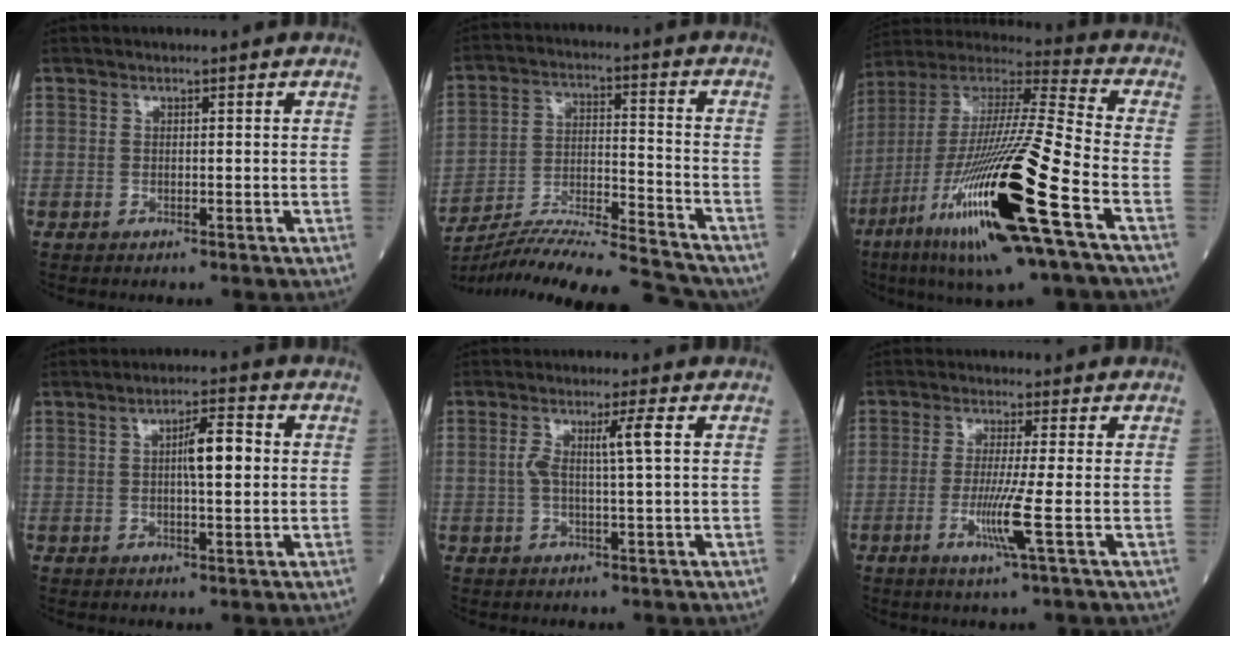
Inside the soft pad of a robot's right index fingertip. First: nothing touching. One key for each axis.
{"total": 19.0, "fx": -17.7, "fy": 1.2, "fz": 6.8, "tx": -0.138, "ty": -0.004, "tz": -0.289}
{"total": 26.2, "fx": -10.1, "fy": 1.7, "fz": 24.1, "tx": -0.479, "ty": -0.050, "tz": -0.189}
{"total": 5.6, "fx": 0.7, "fy": 1.0, "fz": 5.5, "tx": -0.089, "ty": 0.011, "tz": 0.009}
{"total": 4.3, "fx": 0.7, "fy": -0.5, "fz": 4.2, "tx": -0.082, "ty": 0.007, "tz": 0.014}
{"total": 5.7, "fx": -1.7, "fy": -1.4, "fz": 5.2, "tx": -0.106, "ty": -0.019, "tz": -0.037}